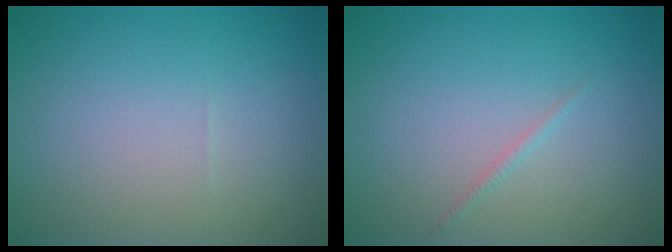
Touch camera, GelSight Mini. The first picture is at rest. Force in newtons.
{"total": 0.6, "press": 0.6, "slide": 0.0}